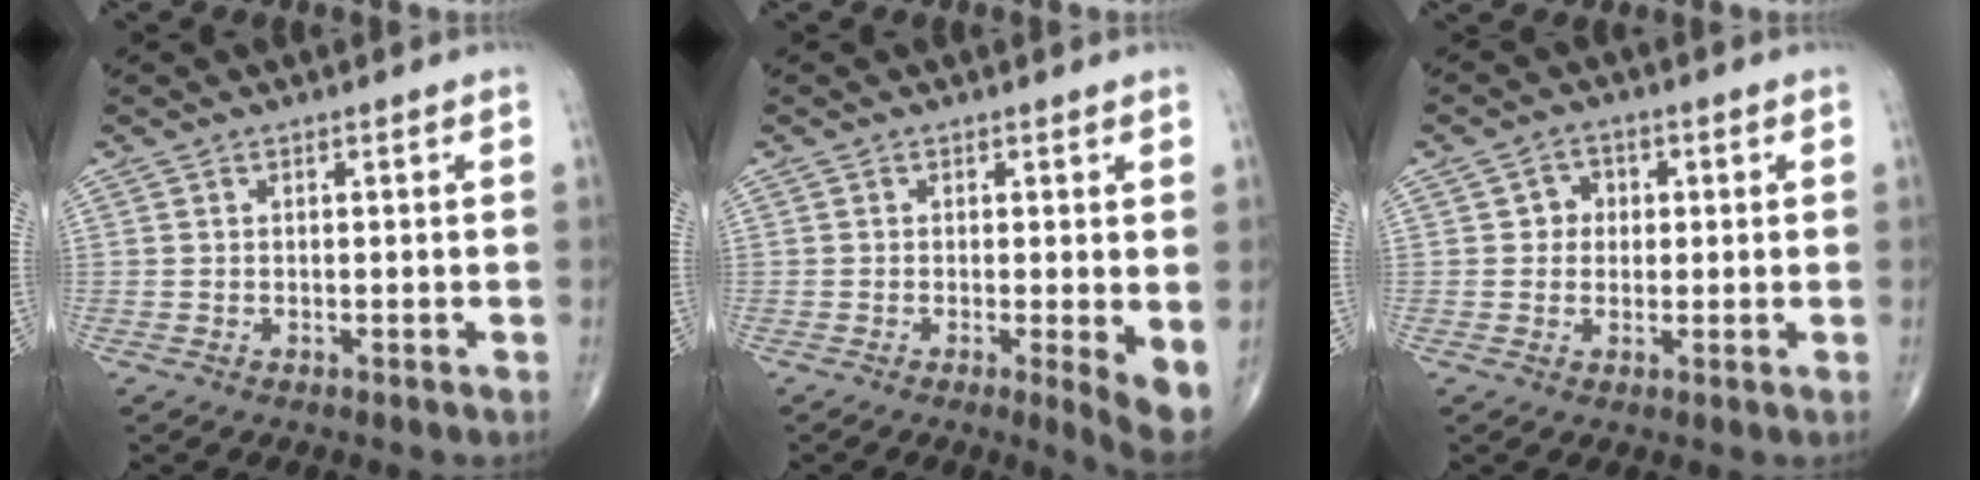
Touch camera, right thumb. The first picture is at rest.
{"total": 4.5, "force": [-0.4, 0.9, 4.4], "torque": [-0.066, -0.014, -0.013]}
{"total": 3.8, "force": [0.5, 3.4, 1.5], "torque": [0.005, 0.006, 0.001]}